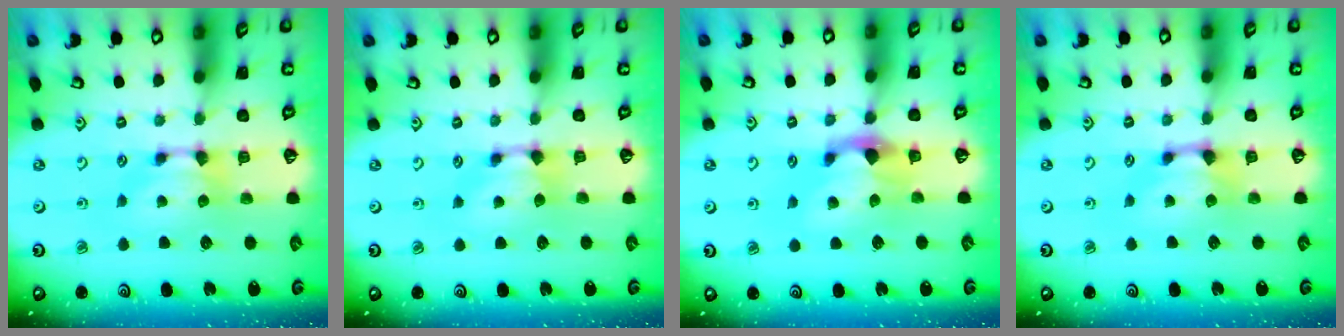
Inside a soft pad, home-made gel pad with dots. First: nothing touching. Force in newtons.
{"total": 0.6, "press": 0.2, "slide": 0.5}
{"total": 2.5, "press": 2.1, "slide": 1.4}
{"total": 1.0, "press": 0.4, "slide": 1.0}